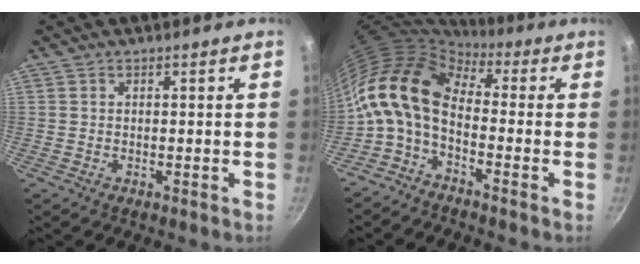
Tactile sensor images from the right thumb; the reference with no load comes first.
{"total": 13.5, "force": [-1.1, 8.1, 10.8], "torque": [-0.197, 0.029, -0.042]}